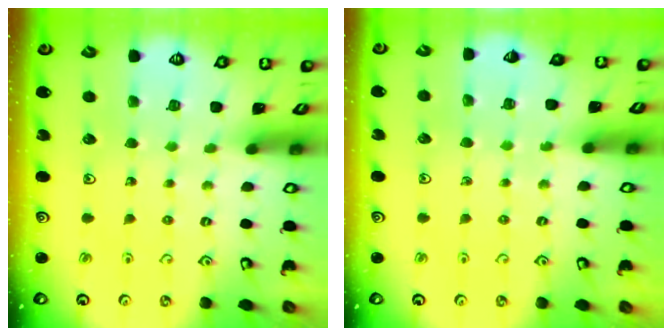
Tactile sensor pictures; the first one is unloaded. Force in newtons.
{"total": 5.7, "press": 5.6, "slide": 0.8}